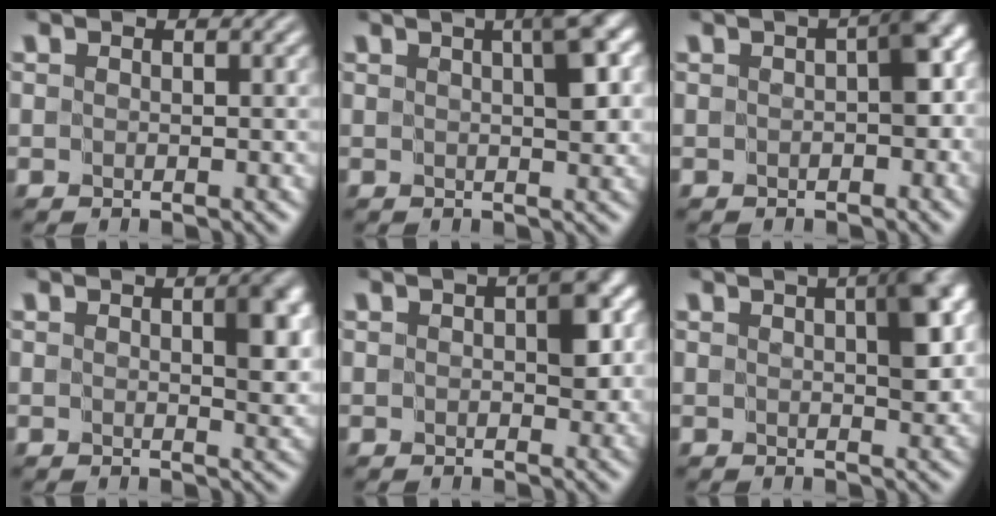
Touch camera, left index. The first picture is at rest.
{"total": 3.4, "force": [1.2, 0.6, 3.1], "torque": [-0.039, 0.008, 0.016]}
{"total": 3.5, "force": [-0.3, 1.7, 3.0], "torque": [-0.031, 0.009, -0.010]}
{"total": 3.4, "force": [0.7, 1.4, 3.0], "torque": [-0.037, -0.002, 0.011]}
{"total": 3.4, "force": [0.2, 1.9, 2.8], "torque": [-0.030, 0.004, -0.002]}
{"total": 4.4, "force": [1.2, 1.5, 4.0], "torque": [-0.046, 0.008, 0.013]}